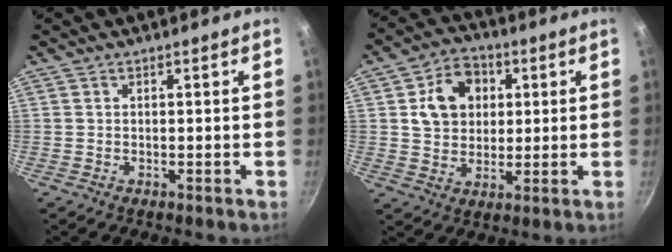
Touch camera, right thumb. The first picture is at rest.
{"total": 9.8, "force": [2.4, 7.8, 5.4], "torque": [-0.063, 0.005, 0.036]}